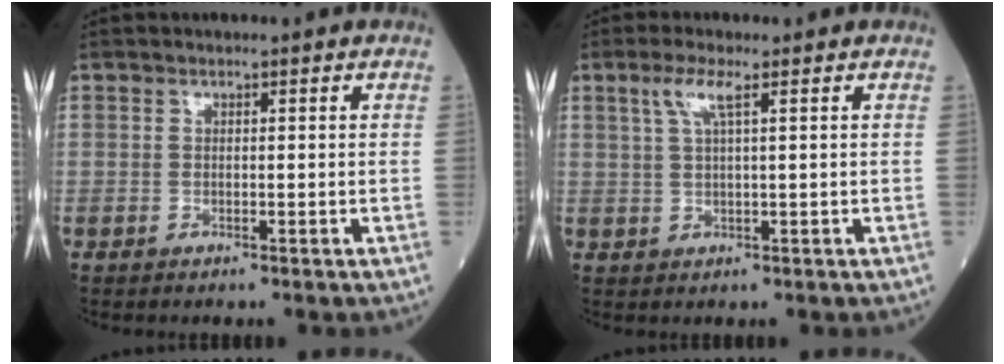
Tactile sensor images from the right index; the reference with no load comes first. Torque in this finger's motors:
{"motor_torque": [0.12, 0.12, 0.04, 0.03]}